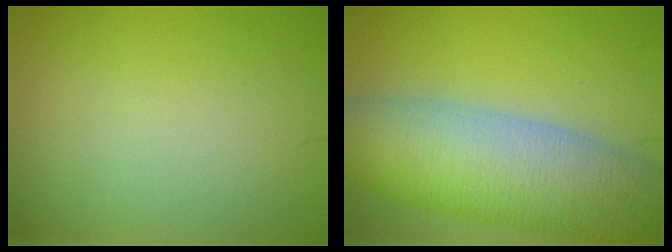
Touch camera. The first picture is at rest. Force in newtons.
{"total": 12.7, "press": 12.7, "slide": 0.7}